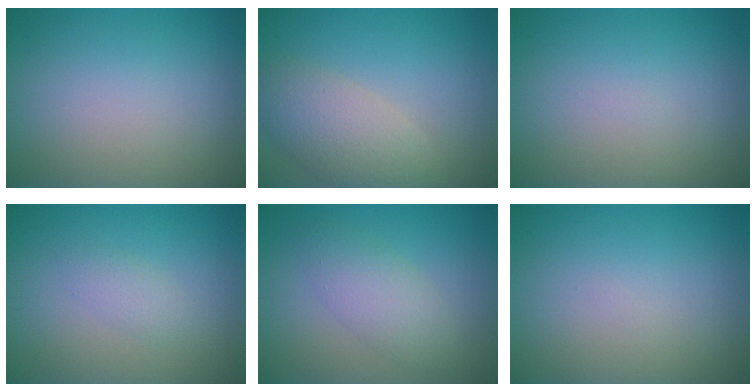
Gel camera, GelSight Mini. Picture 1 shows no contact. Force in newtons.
{"total": 4.9, "press": 4.9, "slide": 0.3}
{"total": 0.0}
{"total": 1.3, "press": 1.3, "slide": 0.1}
{"total": 3.2, "press": 3.2, "slide": 0.1}
{"total": 0.0}